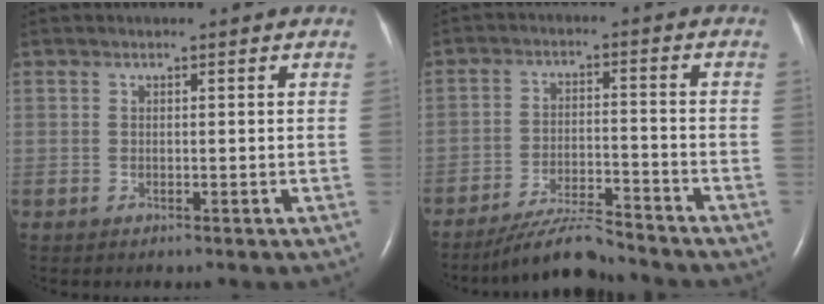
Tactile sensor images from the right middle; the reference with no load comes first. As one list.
[{"total": 7.4, "force": [-7.0, 0.3, 2.4], "torque": [-0.043, -0.011, -0.123]}]